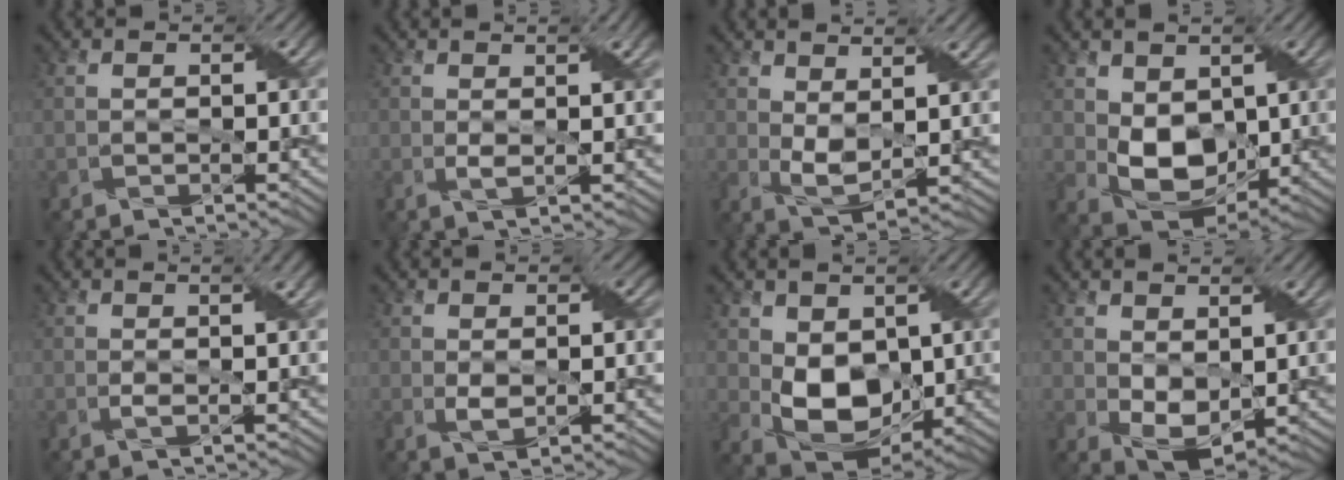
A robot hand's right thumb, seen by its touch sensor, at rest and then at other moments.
{"total": 3.3, "force": [1.0, 0.7, 3.1], "torque": [-0.056, 0.005, 0.017]}
{"total": 4.9, "force": [1.9, 2.1, 4.0], "torque": [-0.089, -0.003, 0.038]}
{"total": 7.4, "force": [1.1, 5.2, 5.2], "torque": [-0.116, -0.013, 0.024]}
{"total": 3.2, "force": [0.8, 0.7, 3.0], "torque": [-0.050, 0.009, 0.012]}
{"total": 2.1, "force": [0.4, 1.2, 1.7], "torque": [-0.035, -0.004, 0.011]}
{"total": 8.2, "force": [0.8, 5.7, 5.8], "torque": [-0.128, -0.015, 0.020]}
{"total": 5.2, "force": [1.0, 3.2, 4.0], "torque": [-0.090, -0.007, 0.021]}